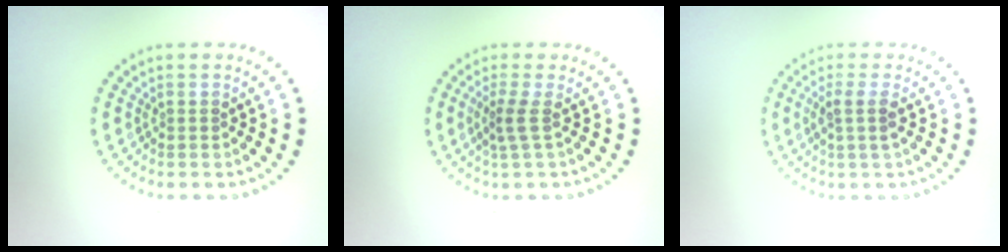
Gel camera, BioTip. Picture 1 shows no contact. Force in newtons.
{"total": 1.9, "press": 1.3, "slide": 1.4}
{"total": 1.9, "press": 1.5, "slide": 1.1}